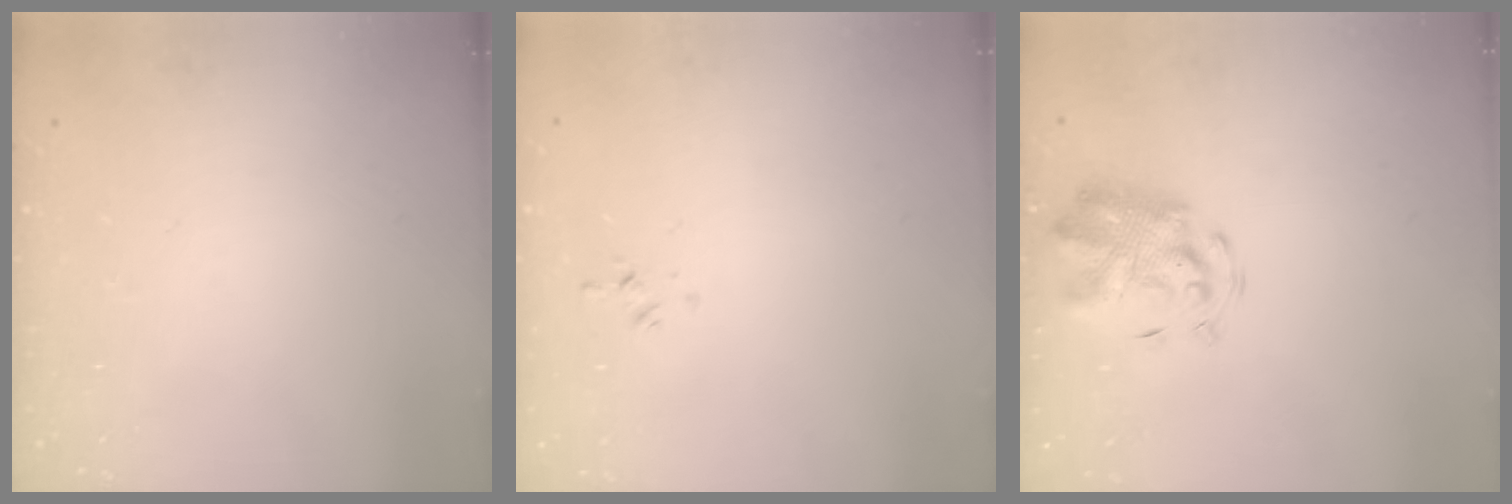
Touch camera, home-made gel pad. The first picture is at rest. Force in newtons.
{"total": 0.7, "press": 0.6, "slide": 0.4}
{"total": 4.3, "press": 4.2, "slide": 0.7}